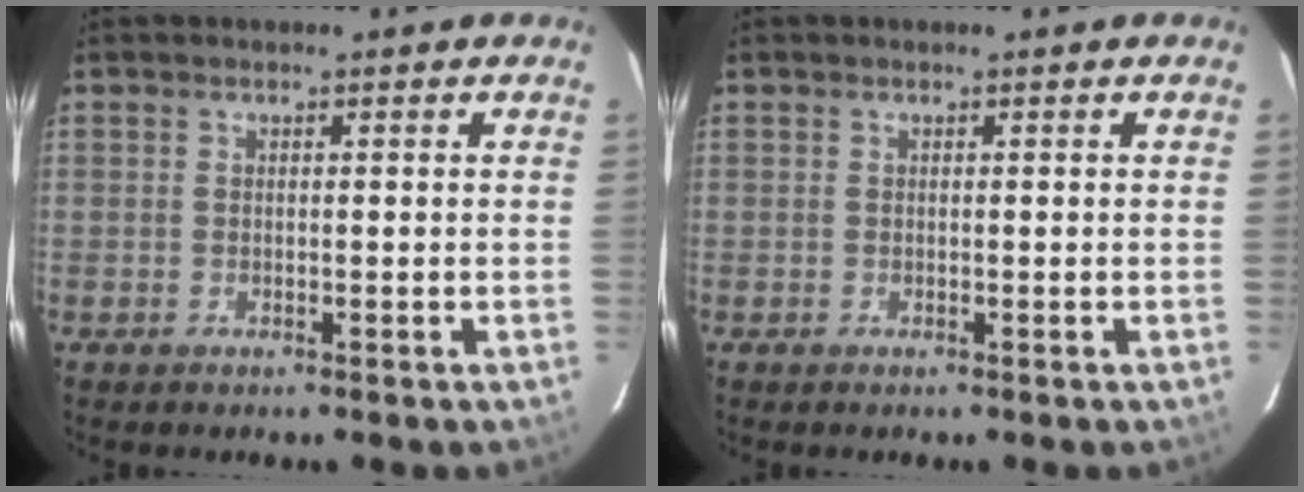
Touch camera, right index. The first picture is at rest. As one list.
[{"total": 0.0}]